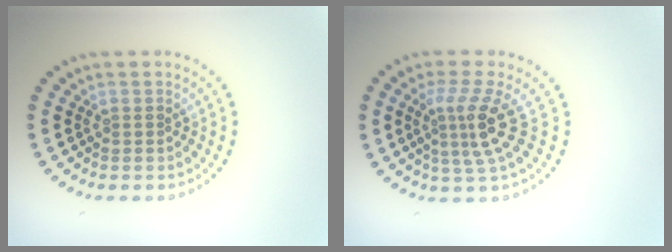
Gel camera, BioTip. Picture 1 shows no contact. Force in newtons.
{"total": 3.7, "press": 2.5, "slide": 2.8}